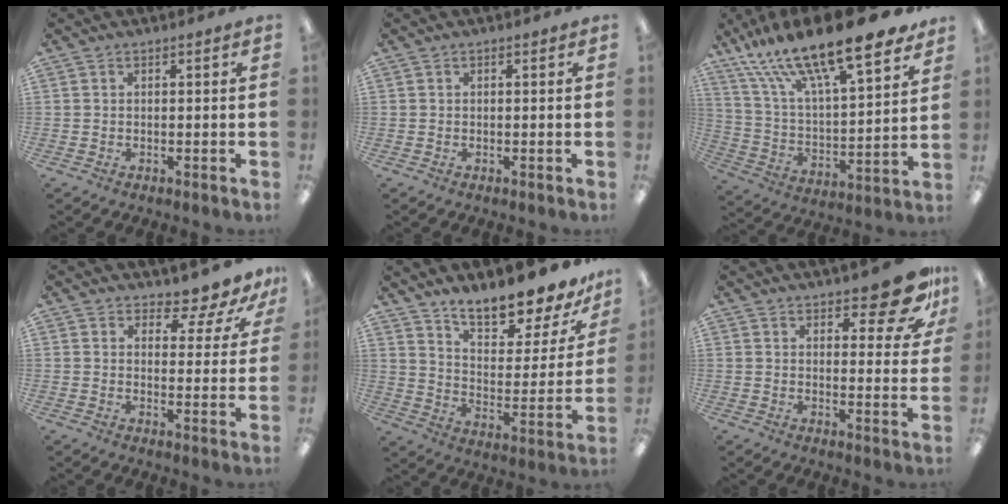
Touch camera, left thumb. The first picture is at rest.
{"total": 0.0}
{"total": 23.9, "force": [18.0, 5.9, 14.5], "torque": [-0.255, -0.116, 0.304]}
{"total": 7.0, "force": [6.1, 2.0, 2.7], "torque": [-0.036, -0.047, 0.105]}
{"total": 14.1, "force": [13.0, 3.2, 4.6], "torque": [-0.084, -0.105, 0.226]}
{"total": 11.5, "force": [8.9, 3.2, 6.5], "torque": [-0.068, -0.066, 0.150]}